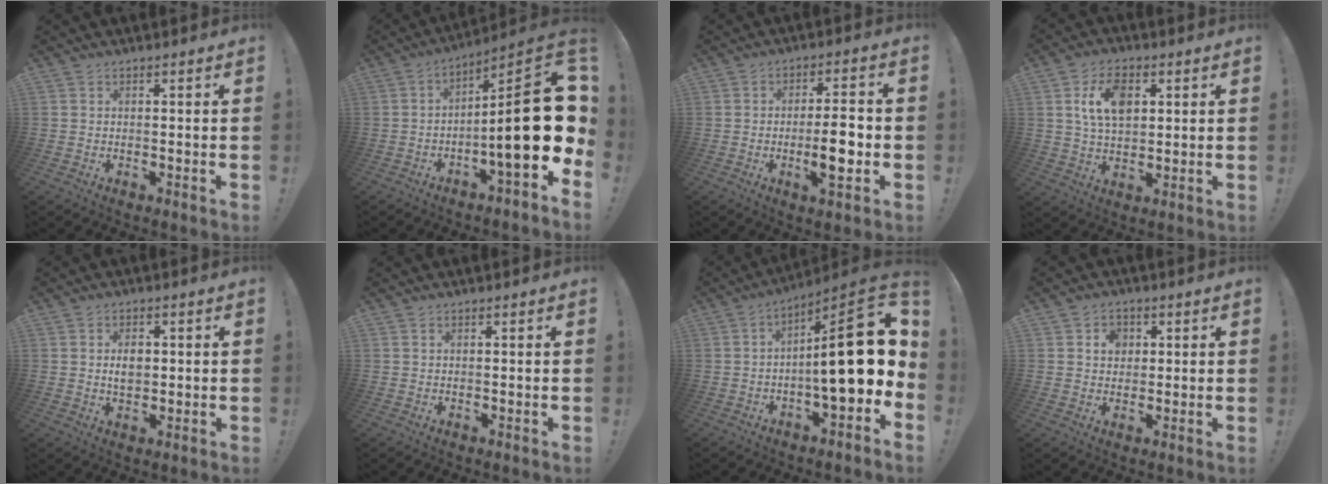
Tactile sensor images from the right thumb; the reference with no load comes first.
{"total": 23.0, "force": [-1.5, 5.2, 22.3], "torque": [-0.343, 0.007, -0.022]}
{"total": 9.7, "force": [-2.0, 2.5, 9.2], "torque": [-0.150, -0.004, -0.040]}
{"total": 10.9, "force": [3.5, 6.8, 7.7], "torque": [-0.135, 0.005, 0.064]}
{"total": 4.3, "force": [0.4, 2.9, 3.1], "torque": [-0.035, -0.003, 0.002]}
{"total": 0.0}
{"total": 22.3, "force": [0.9, 6.4, 21.3], "torque": [-0.310, -0.004, 0.011]}
{"total": 4.7, "force": [1.2, 4.1, 2.0], "torque": [-0.031, 0.002, 0.021]}